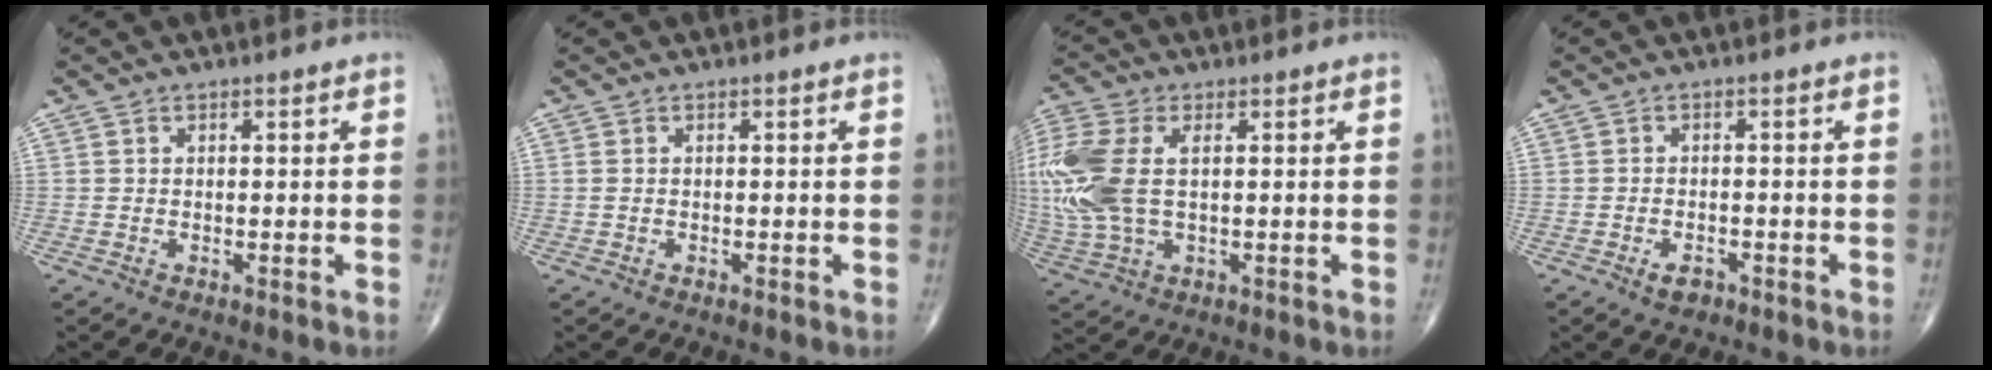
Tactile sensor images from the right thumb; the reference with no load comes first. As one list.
[{"total": 0.6, "force": [0.0, 0.3, 0.4], "torque": [-0.014, 0.004, 0.004]}, {"total": 14.7, "force": [1.8, 8.2, 12.1], "torque": [-0.319, 0.009, 0.039]}, {"total": 2.6, "force": [-1.5, 1.4, 1.5], "torque": [-0.024, 0.004, -0.023]}]